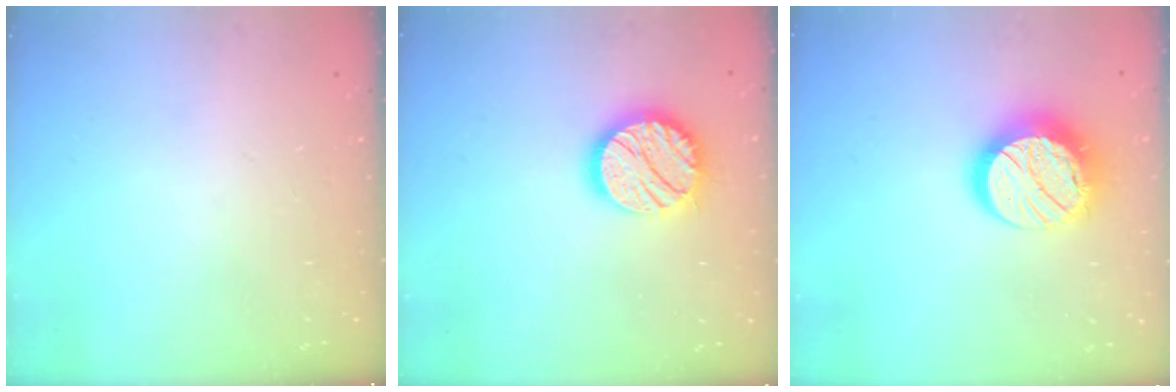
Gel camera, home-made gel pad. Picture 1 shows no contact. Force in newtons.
{"total": 15.7, "press": 15.7, "slide": 1.0}
{"total": 15.7, "press": 15.7, "slide": 0.9}